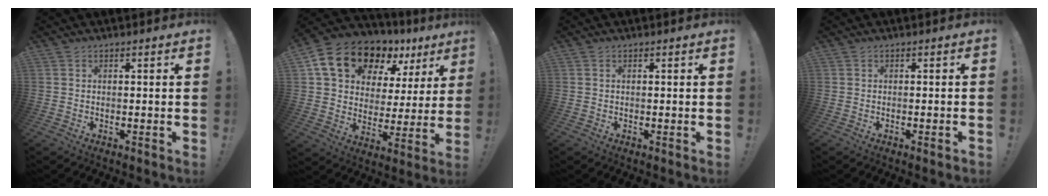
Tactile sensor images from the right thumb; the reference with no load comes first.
{"total": 17.0, "force": [11.1, 10.0, 8.2], "torque": [-0.130, -0.066, 0.207]}
{"total": 0.0}
{"total": 0.8, "force": [-0.6, -0.1, 0.5], "torque": [-0.011, 0.002, -0.010]}